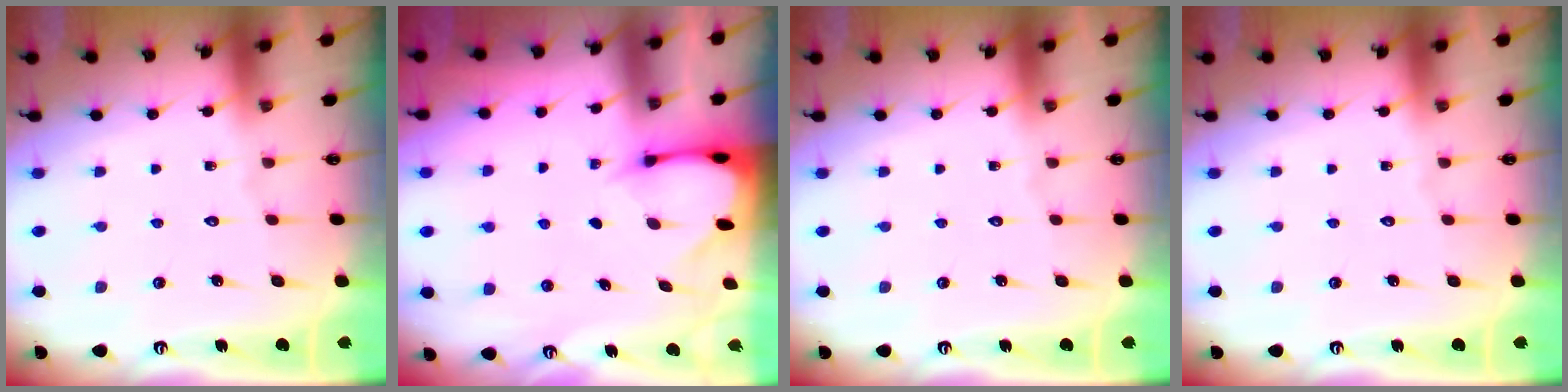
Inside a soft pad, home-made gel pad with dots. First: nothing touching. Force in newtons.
{"total": 2.7, "press": 2.7, "slide": 0.3}
{"total": 0.0}
{"total": 0.0}